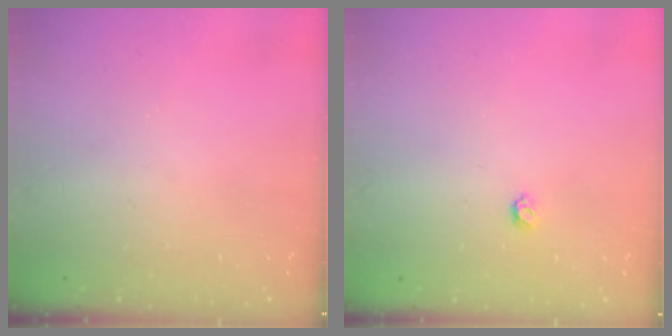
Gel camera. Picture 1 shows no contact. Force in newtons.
{"total": 3.2, "press": 3.2, "slide": 0.5}